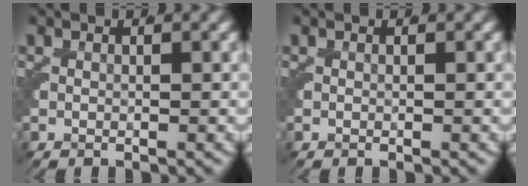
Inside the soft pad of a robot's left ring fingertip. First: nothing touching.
{"total": 0.0}